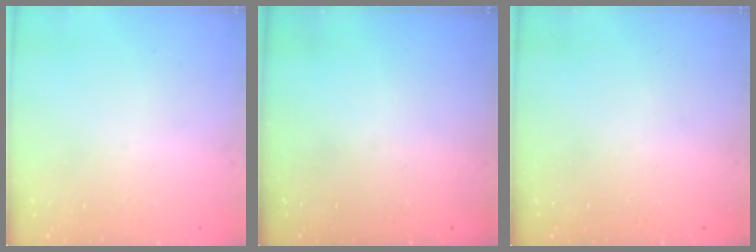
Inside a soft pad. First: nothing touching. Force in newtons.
{"total": 0.0}
{"total": 0.0}